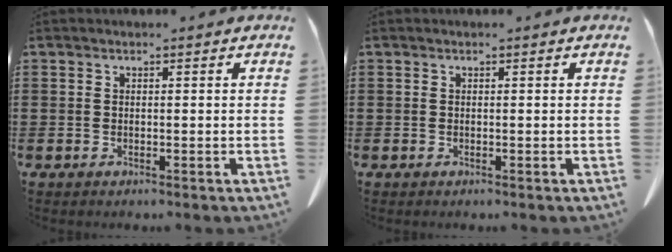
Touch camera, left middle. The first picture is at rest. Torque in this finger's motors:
{"motor_torque": [0.00, 0.00, 0.00, -0.01]}